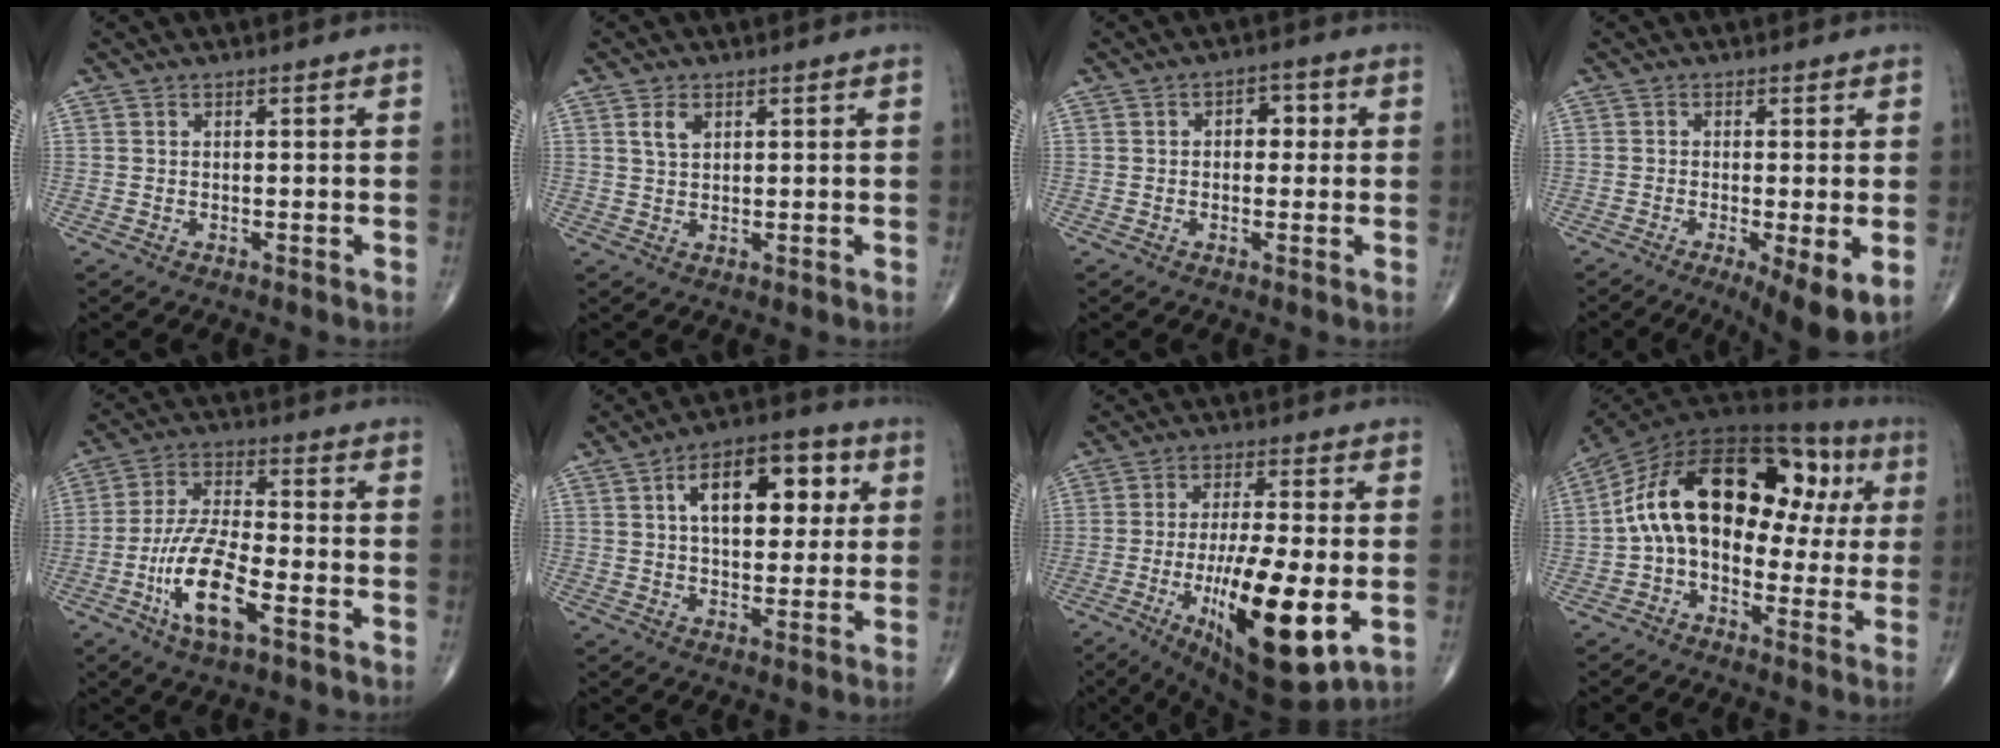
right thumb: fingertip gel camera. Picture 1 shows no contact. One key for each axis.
{"total": 2.9, "fx": 1.3, "fy": 1.7, "fz": 1.9, "tx": -0.033, "ty": -0.003, "tz": 0.028}
{"total": 4.0, "fx": 0.5, "fy": 2.7, "fz": 2.9, "tx": -0.017, "ty": 0.009, "tz": 0.000}
{"total": 8.9, "fx": -2.7, "fy": 2.1, "fz": 8.2, "tx": -0.127, "ty": -0.021, "tz": -0.040}
{"total": 13.3, "fx": -5.0, "fy": 4.6, "fz": 11.4, "tx": -0.225, "ty": 0.022, "tz": -0.093}
{"total": 15.4, "fx": 4.5, "fy": 8.2, "fz": 12.2, "tx": -0.148, "ty": 0.009, "tz": 0.065}
{"total": 19.3, "fx": -4.9, "fy": 5.7, "fz": 17.8, "tx": -0.302, "ty": -0.012, "tz": -0.064}
{"total": 22.9, "fx": 2.7, "fy": 14.0, "fz": 18.0, "tx": -0.274, "ty": 0.059, "tz": 0.031}